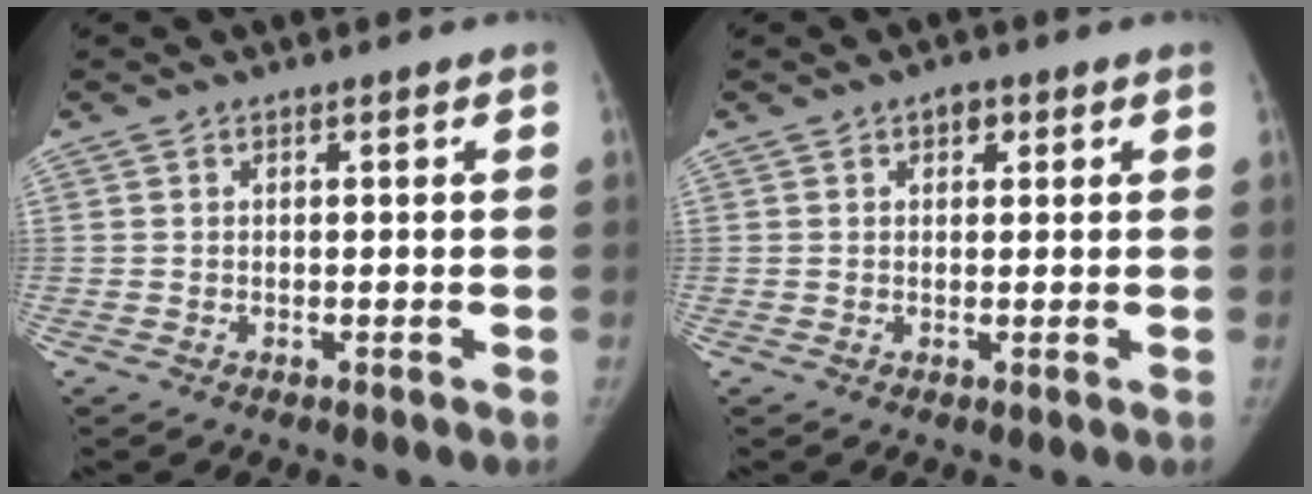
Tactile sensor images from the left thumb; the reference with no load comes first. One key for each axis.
{"total": 2.1, "fx": 1.0, "fy": 1.4, "fz": 1.1, "tx": -0.004, "ty": -0.001, "tz": 0.010}